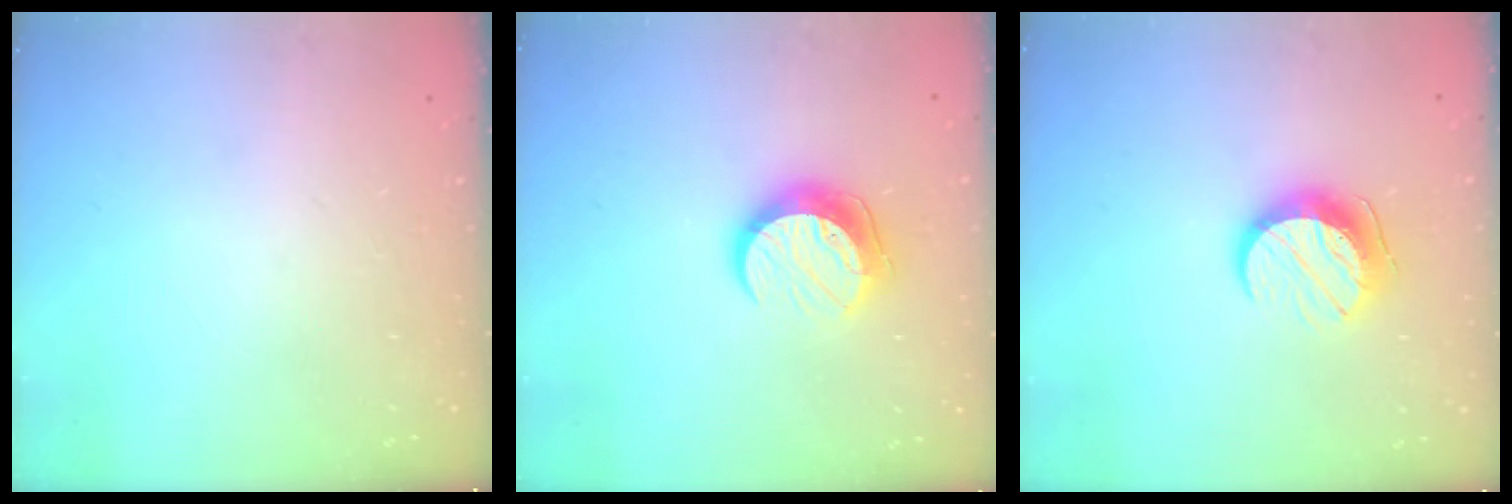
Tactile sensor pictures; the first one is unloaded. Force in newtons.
{"total": 10.7, "press": 10.7, "slide": 0.8}
{"total": 10.5, "press": 10.5, "slide": 0.8}